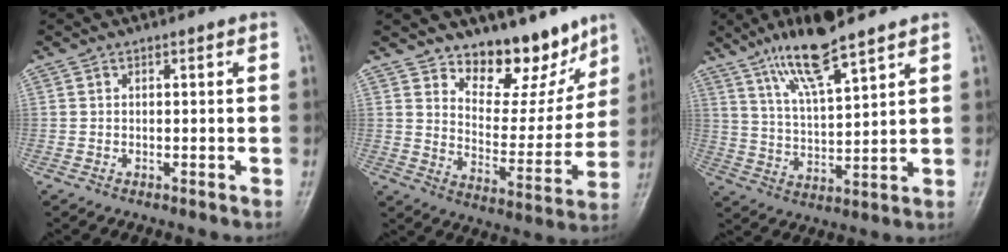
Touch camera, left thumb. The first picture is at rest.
{"total": 13.2, "force": [10.4, 6.3, 5.0], "torque": [-0.014, -0.082, 0.167]}
{"total": 11.6, "force": [8.2, 2.2, 8.0], "torque": [-0.143, -0.042, 0.158]}